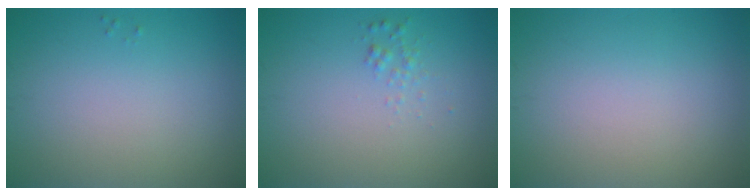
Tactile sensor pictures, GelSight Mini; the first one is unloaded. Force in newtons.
{"total": 0.8, "press": 0.8, "slide": 0.0}
{"total": 0.0}